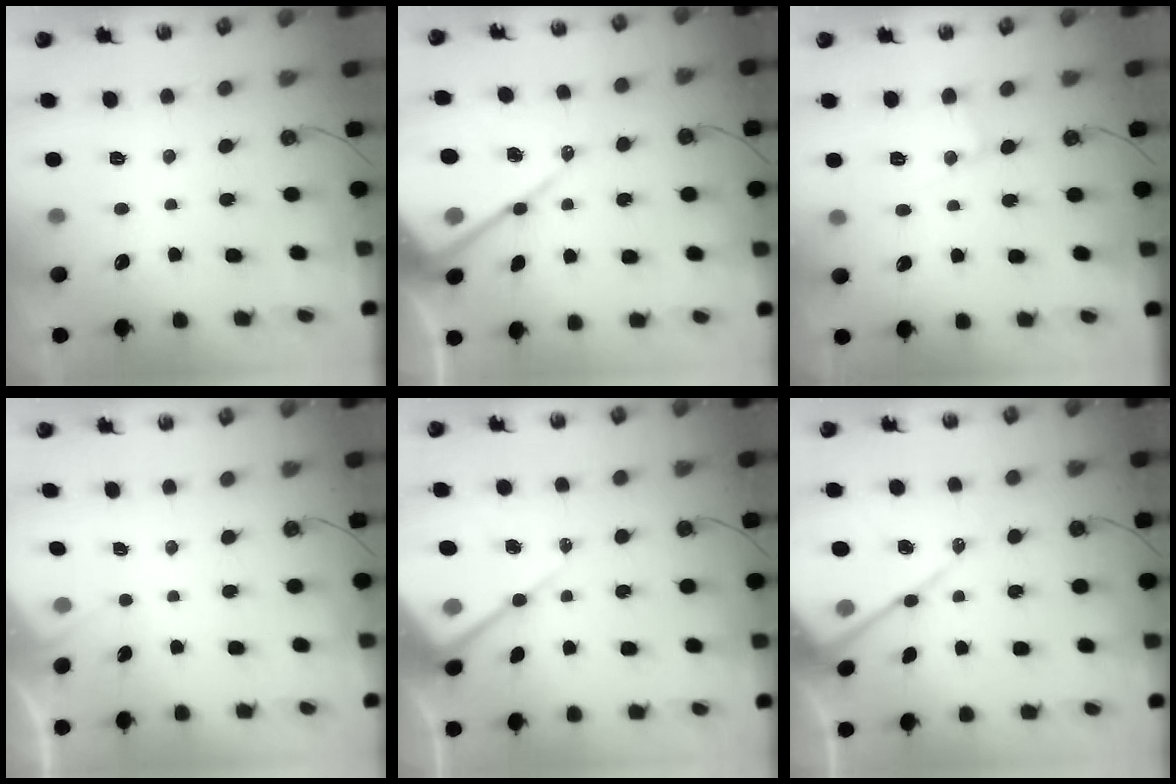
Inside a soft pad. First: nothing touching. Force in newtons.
{"total": 18.2, "press": 18.2, "slide": 1.6}
{"total": 6.9, "press": 6.9, "slide": 0.4}
{"total": 2.5, "press": 2.5, "slide": 0.4}
{"total": 13.3, "press": 13.2, "slide": 1.4}
{"total": 14.1, "press": 14.0, "slide": 1.4}